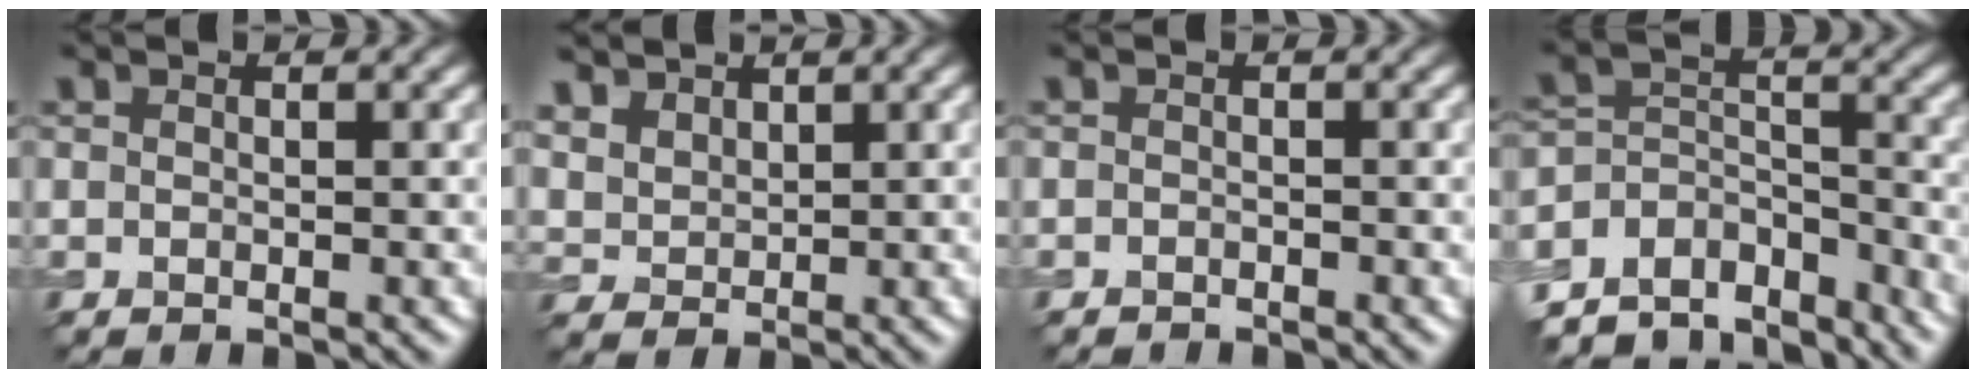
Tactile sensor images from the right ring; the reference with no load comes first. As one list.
[{"total": 5.3, "force": [3.6, 3.3, 1.9], "torque": [-0.082, 0.001, 0.082]}, {"total": 0.7, "force": [-0.7, 0.1, 0.0], "torque": [0.001, -0.004, -0.013]}, {"total": 9.3, "force": [-7.8, 4.5, 2.4], "torque": [-0.033, 0.026, -0.118]}]